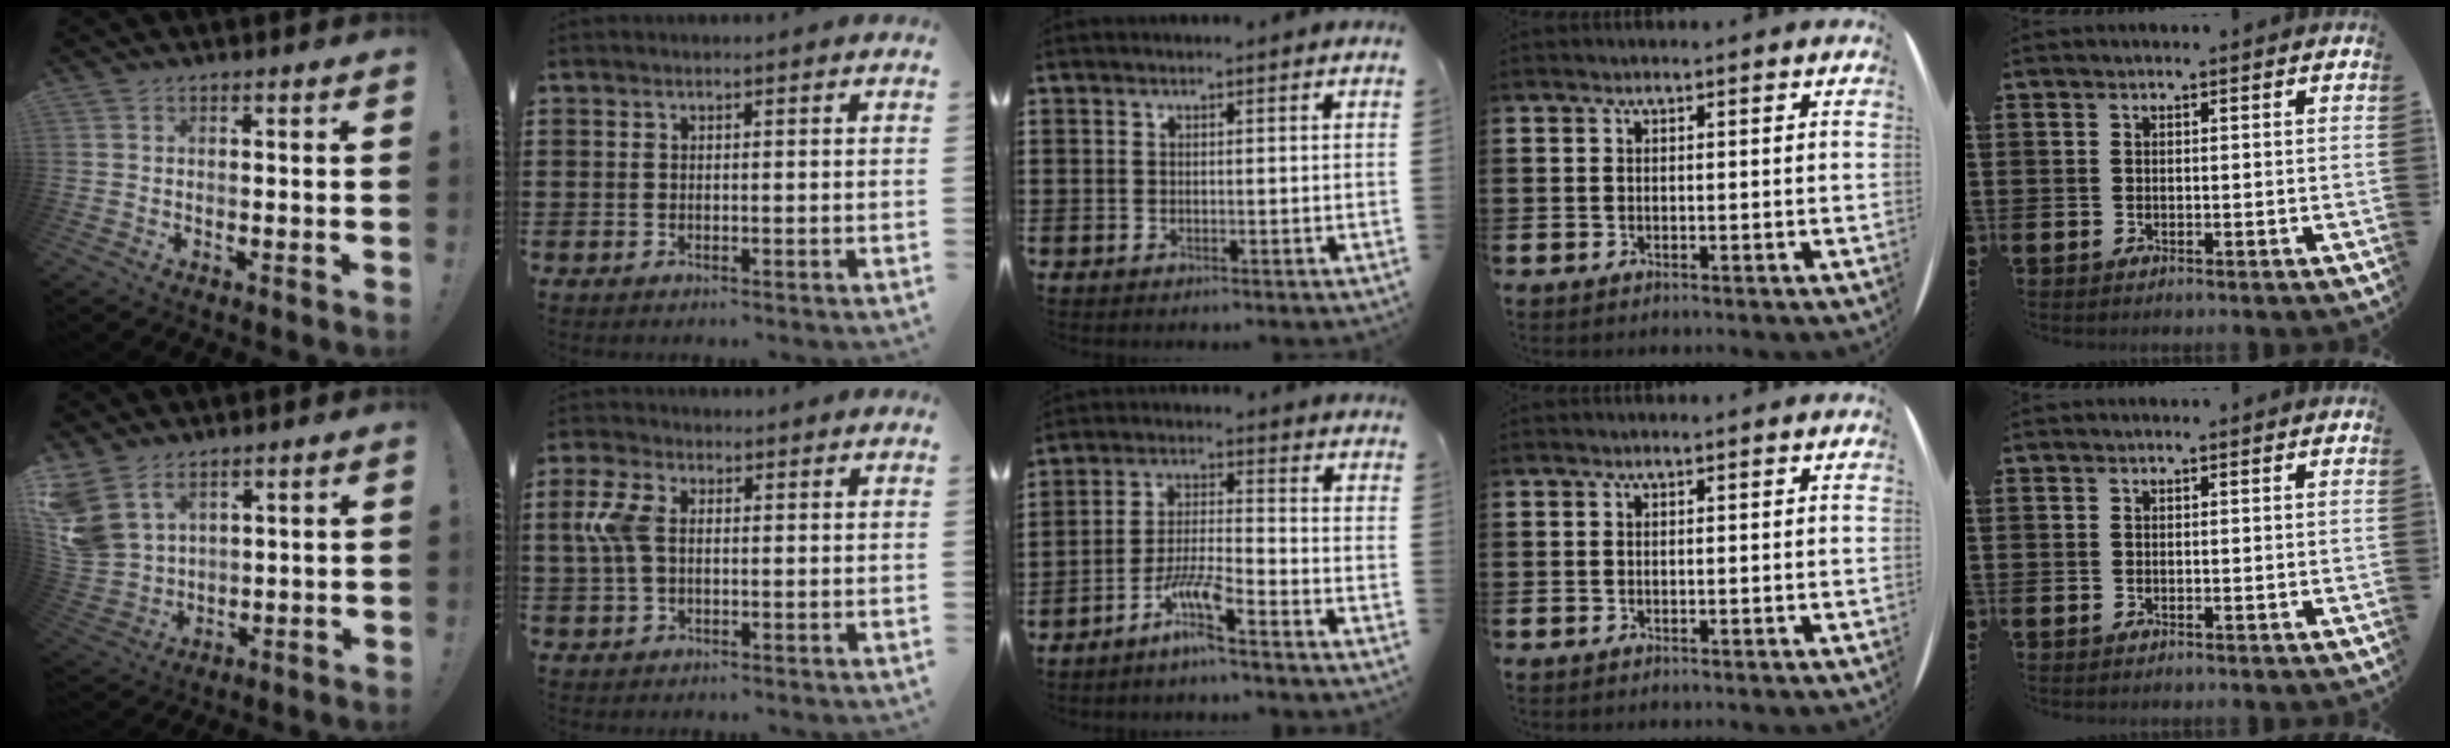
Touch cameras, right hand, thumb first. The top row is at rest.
{"thumb": {"total": 9.7, "force": [6.2, 5.9, 4.5], "torque": [-0.114, -0.047, 0.128]}, "index": {"total": 6.0, "force": [0.5, 3.4, 4.9], "torque": [-0.136, -0.001, -0.002]}, "middle": {"total": 6.2, "force": [-4.5, 0.4, 4.3], "torque": [-0.098, -0.010, -0.089]}}